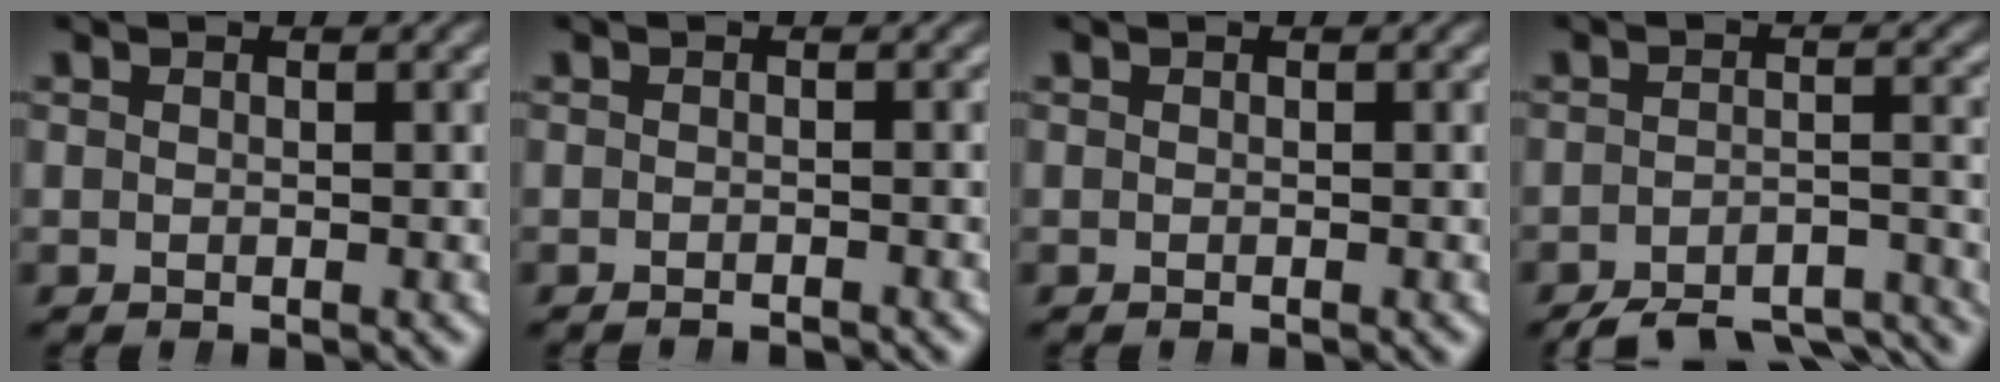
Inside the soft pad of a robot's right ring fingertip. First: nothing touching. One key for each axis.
{"total": 1.5, "fx": -1.5, "fy": -0.1, "fz": 0.0, "tx": 0.005, "ty": -0.005, "tz": -0.024}
{"total": 0.0}
{"total": 10.2, "fx": -9.1, "fy": 2.9, "fz": 3.5, "tx": -0.023, "ty": -0.017, "tz": -0.137}